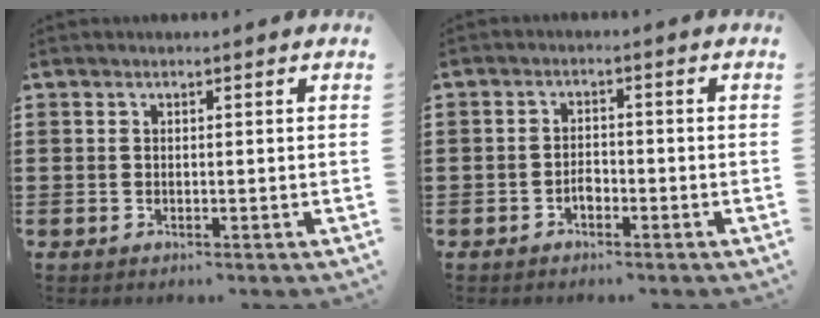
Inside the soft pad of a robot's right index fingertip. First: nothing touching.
{"total": 1.9, "force": [-1.1, 1.1, 1.0], "torque": [-0.022, 0.002, -0.022]}